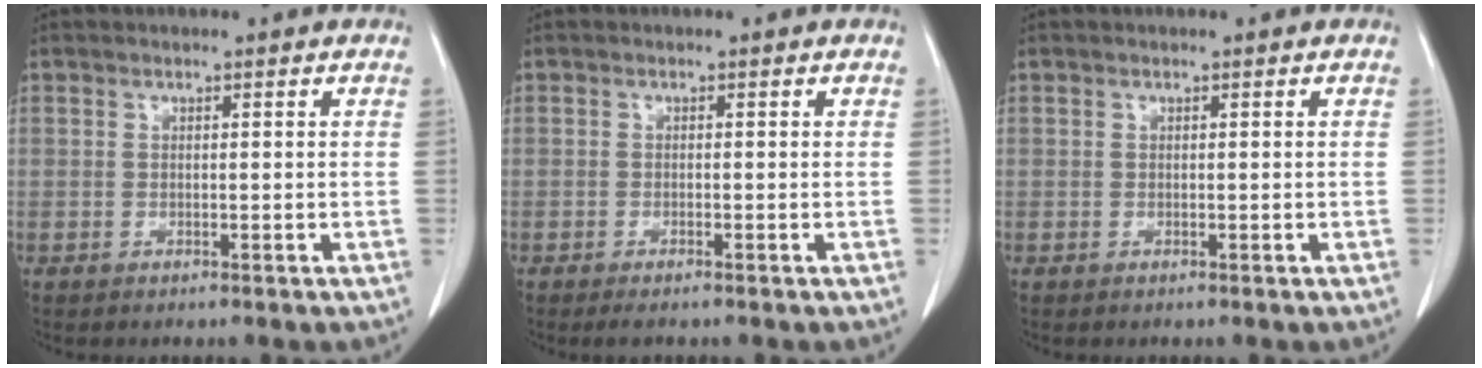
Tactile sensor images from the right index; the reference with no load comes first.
{"total": 1.8, "force": [-1.4, 0.0, 1.1], "torque": [-0.015, -0.005, -0.021]}
{"total": 0.0}